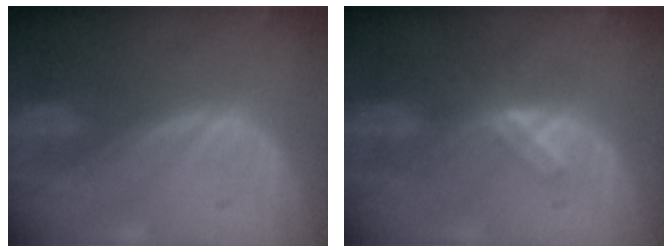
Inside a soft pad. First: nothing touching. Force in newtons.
{"total": 5.2, "press": 5.0, "slide": 1.7}